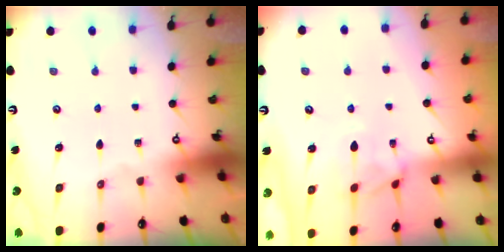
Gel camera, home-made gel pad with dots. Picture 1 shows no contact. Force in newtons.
{"total": 1.8, "press": 1.5, "slide": 1.0}